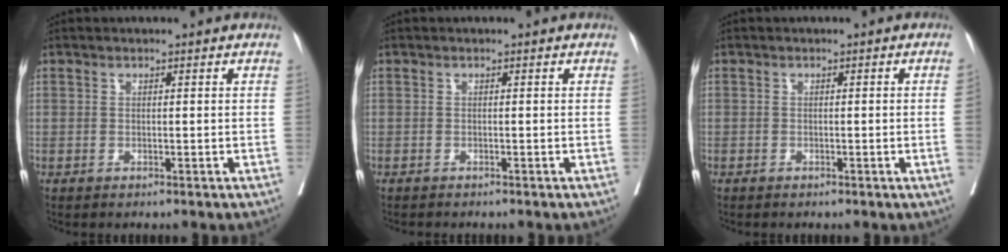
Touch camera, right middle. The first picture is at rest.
{"total": 1.4, "force": [-1.3, 0.2, 0.4], "torque": [-0.009, -0.002, -0.019]}
{"total": 1.1, "force": [-0.3, -0.4, 1.0], "torque": [-0.007, 0.001, -0.005]}